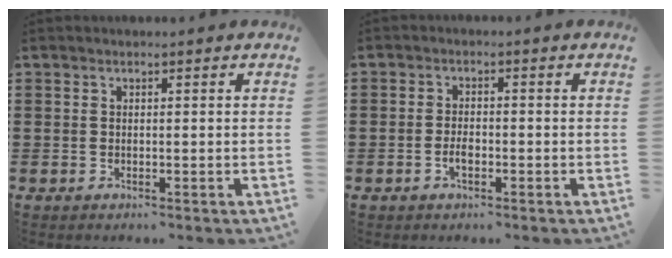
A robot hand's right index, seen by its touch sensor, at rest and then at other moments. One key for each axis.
{"total": 2.3, "fx": -0.9, "fy": 0.9, "fz": 1.9, "tx": -0.046, "ty": -0.004, "tz": -0.017}